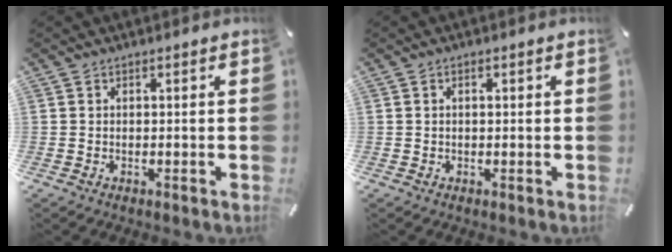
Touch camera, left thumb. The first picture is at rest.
{"total": 0.8, "force": [0.1, 0.5, 0.6], "torque": [-0.012, 0.005, 0.001]}